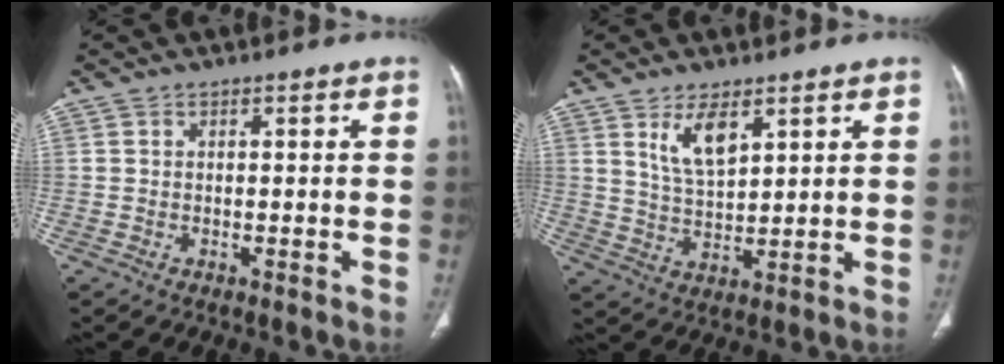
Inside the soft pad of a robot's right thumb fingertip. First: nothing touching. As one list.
[{"total": 6.8, "force": [3.7, 2.7, 5.1], "torque": [-0.089, -0.027, 0.079]}]